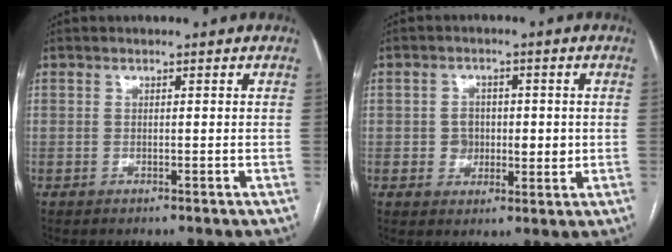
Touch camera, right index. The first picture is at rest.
{"total": 4.5, "force": [0.1, 3.7, 2.6], "torque": [-0.031, 0.009, 0.007]}